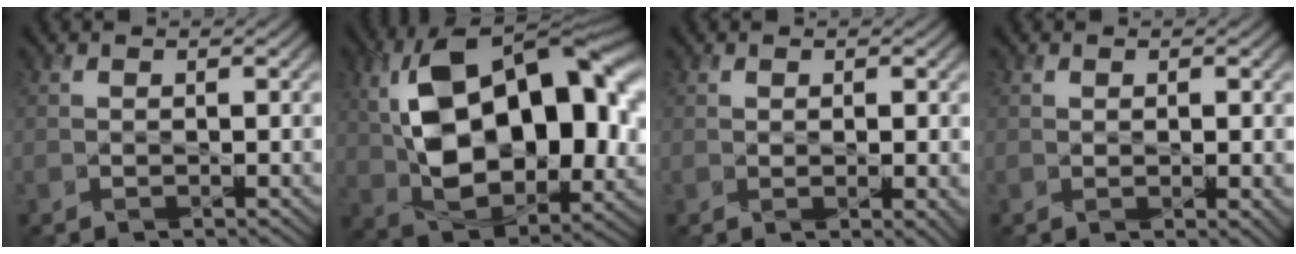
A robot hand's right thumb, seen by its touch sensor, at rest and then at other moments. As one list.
[{"total": 19.0, "force": [3.2, 11.0, 15.1], "torque": [-0.279, 0.003, 0.059]}, {"total": 2.0, "force": [0.1, 0.6, 1.9], "torque": [-0.032, -0.005, 0.007]}, {"total": 1.7, "force": [0.2, 0.5, 1.6], "torque": [-0.027, -0.005, 0.007]}]